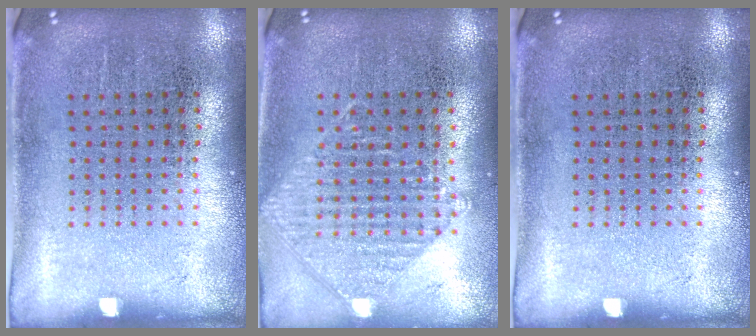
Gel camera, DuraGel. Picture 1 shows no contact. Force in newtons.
{"total": 0.9, "press": 0.9, "slide": 0.1}
{"total": 0.0}